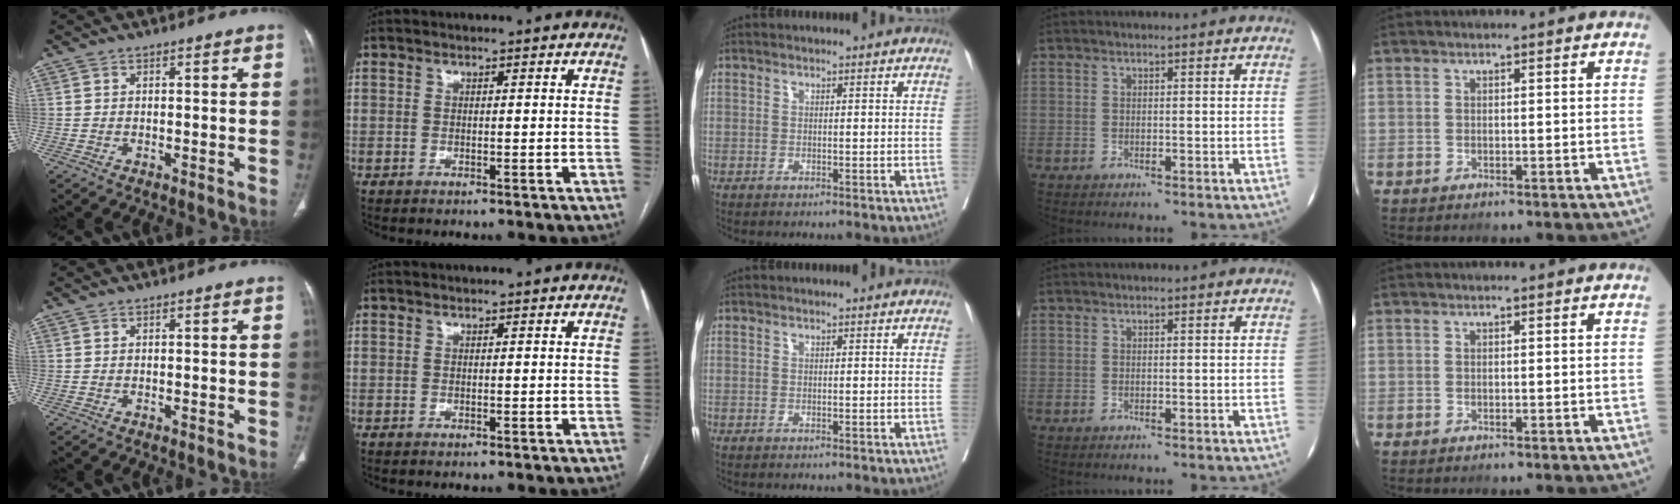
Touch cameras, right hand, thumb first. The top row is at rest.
{}